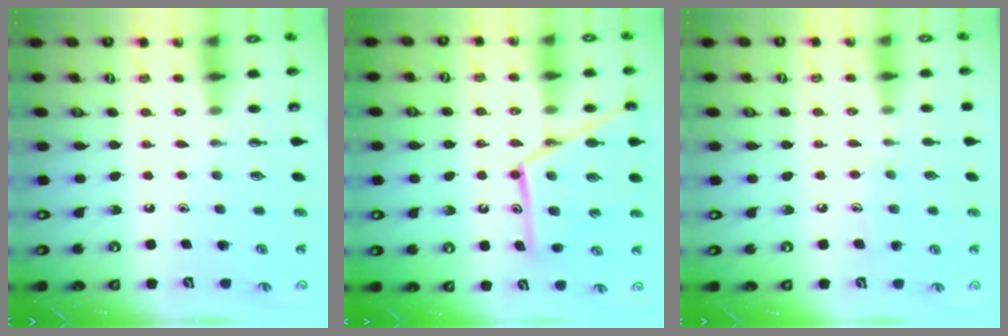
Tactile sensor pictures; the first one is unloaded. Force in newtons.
{"total": 17.2, "press": 17.2, "slide": 1.5}
{"total": 5.4, "press": 5.4, "slide": 0.6}